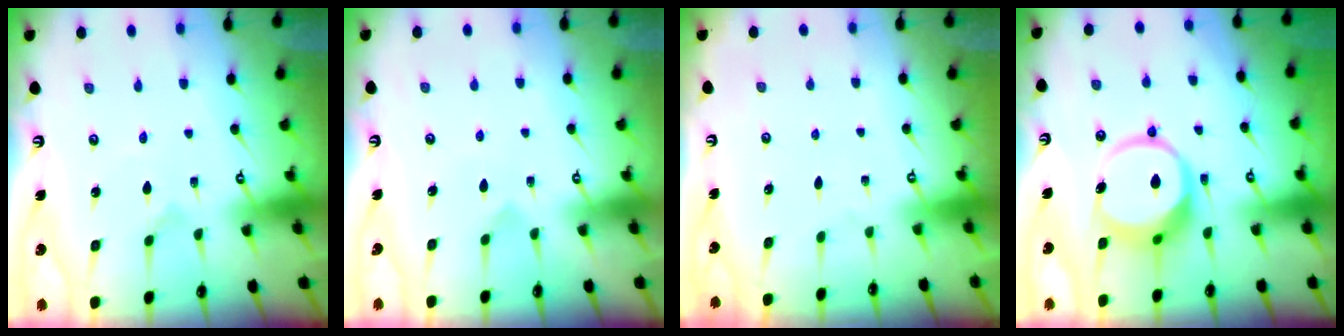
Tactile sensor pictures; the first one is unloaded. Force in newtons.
{"total": 3.9, "press": 3.9, "slide": 0.2}
{"total": 0.0}
{"total": 10.7, "press": 10.7, "slide": 1.2}